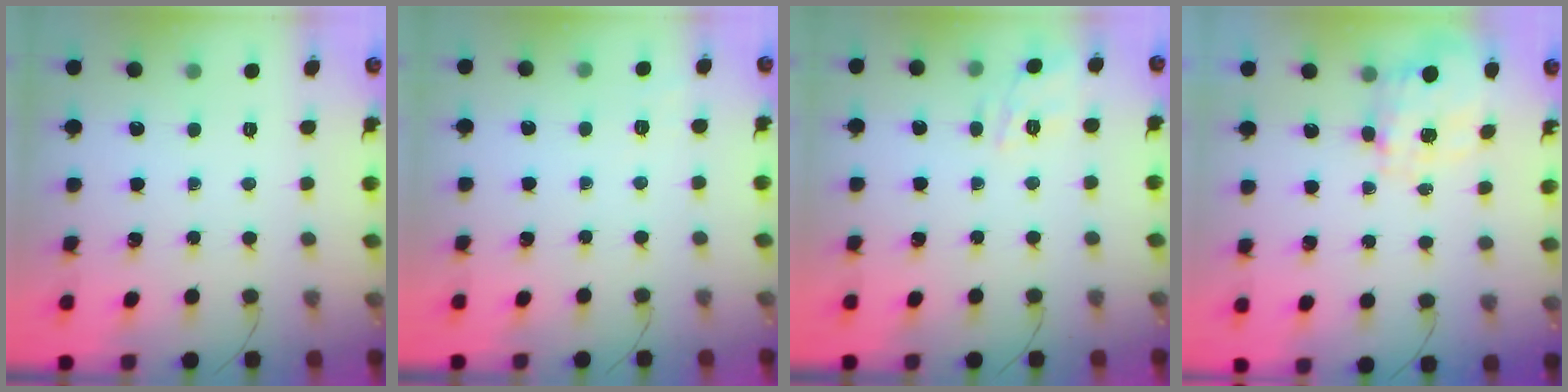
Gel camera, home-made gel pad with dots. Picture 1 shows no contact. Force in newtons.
{"total": 1.8, "press": 0.1, "slide": 1.8}
{"total": 4.7, "press": 4.5, "slide": 1.4}
{"total": 3.4, "press": 3.3, "slide": 1.0}